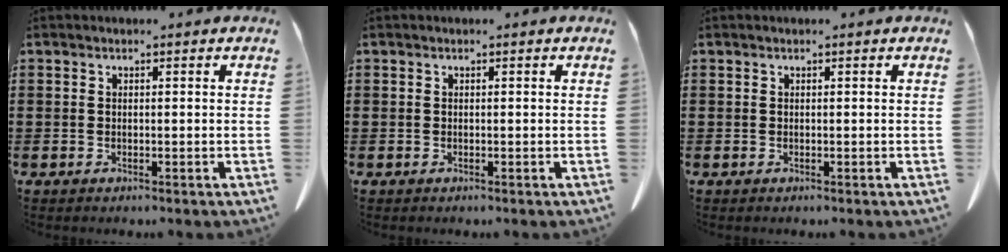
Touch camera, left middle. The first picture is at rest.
{"total": 0.0}
{"total": 0.0}